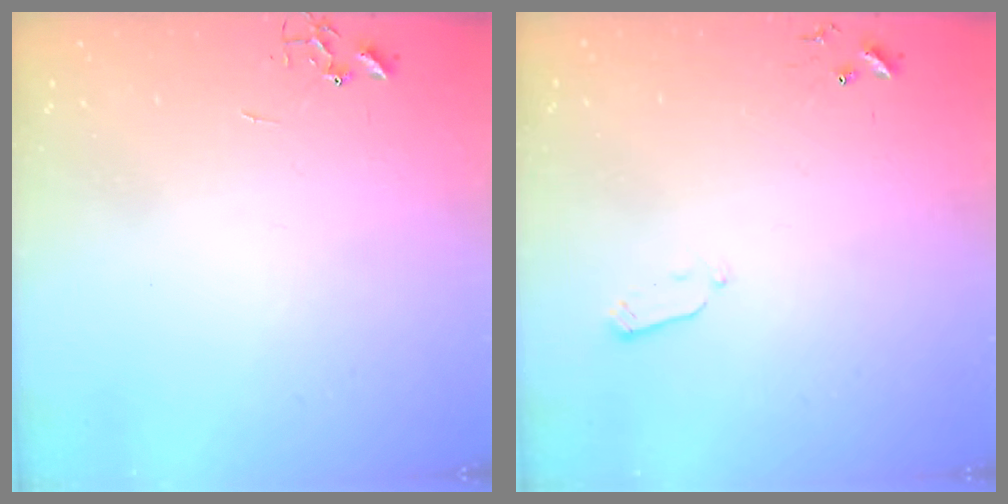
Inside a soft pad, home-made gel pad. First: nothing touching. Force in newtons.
{"total": 3.7, "press": 3.6, "slide": 0.8}